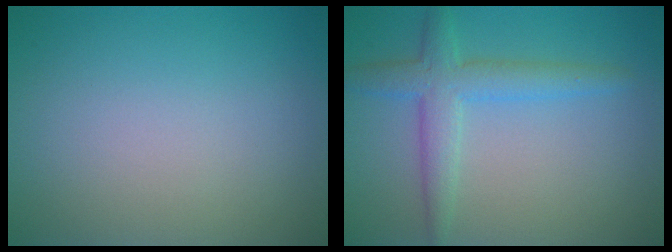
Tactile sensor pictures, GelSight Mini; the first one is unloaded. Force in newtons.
{"total": 3.6, "press": 3.6, "slide": 0.1}